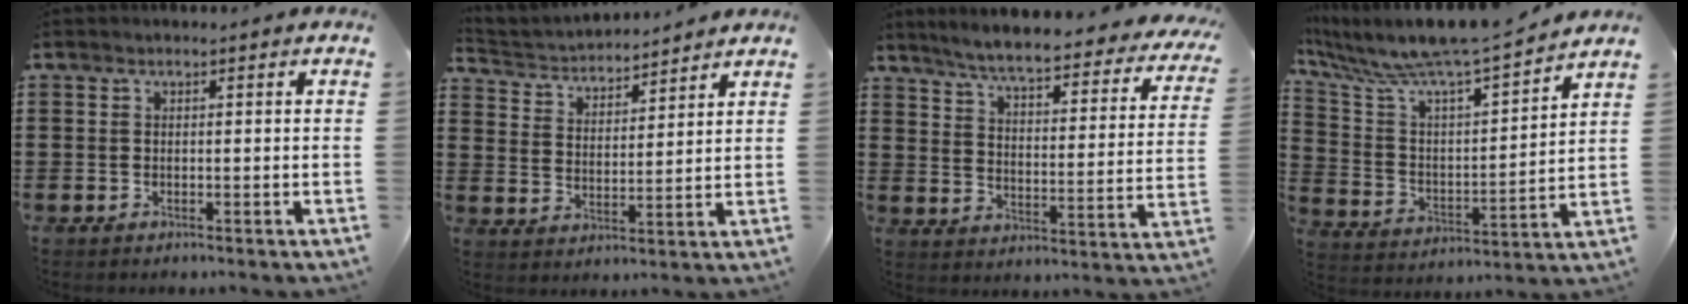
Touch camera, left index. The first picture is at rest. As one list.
[{"total": 3.7, "force": [3.6, 0.6, 0.0], "torque": [-0.022, -0.022, 0.060]}, {"total": 5.8, "force": [5.2, -0.2, 2.6], "torque": [-0.074, -0.040, 0.083]}, {"total": 8.5, "force": [7.8, 0.0, 3.3], "torque": [-0.101, -0.066, 0.125]}]